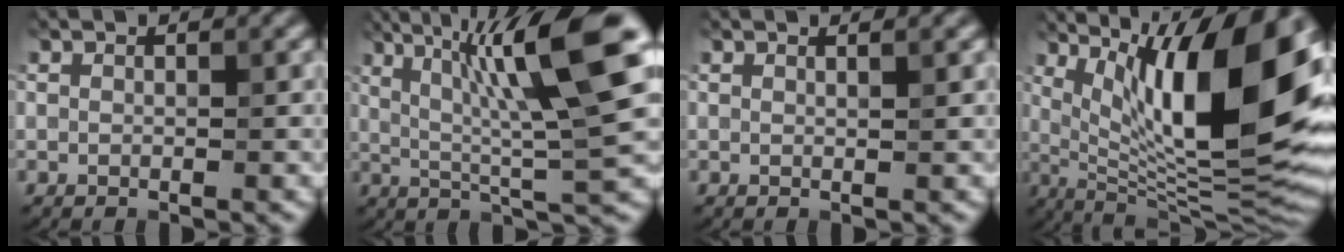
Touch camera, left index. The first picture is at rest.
{"total": 12.0, "force": [3.6, 1.9, 11.2], "torque": [-0.171, 0.013, 0.060]}
{"total": 1.0, "force": [0.6, 0.4, 0.7], "torque": [0.001, 0.002, 0.004]}
{"total": 15.2, "force": [4.5, 4.7, 13.8], "torque": [-0.186, -0.006, 0.075]}